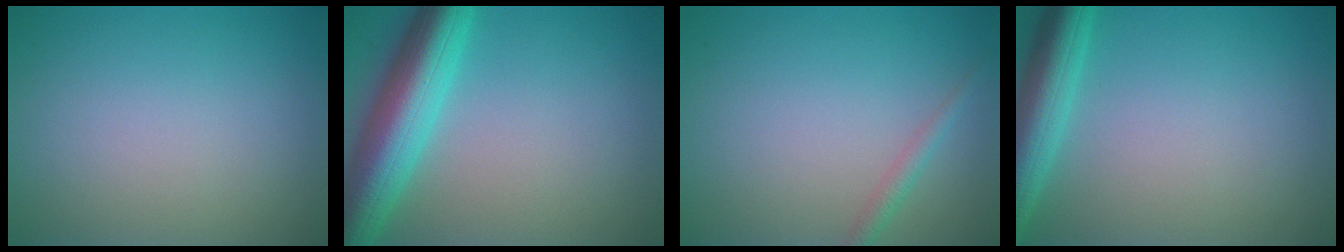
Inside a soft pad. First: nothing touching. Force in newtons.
{"total": 8.5, "press": 8.5, "slide": 0.5}
{"total": 1.3, "press": 1.3, "slide": 0.1}
{"total": 5.2, "press": 5.2, "slide": 0.3}